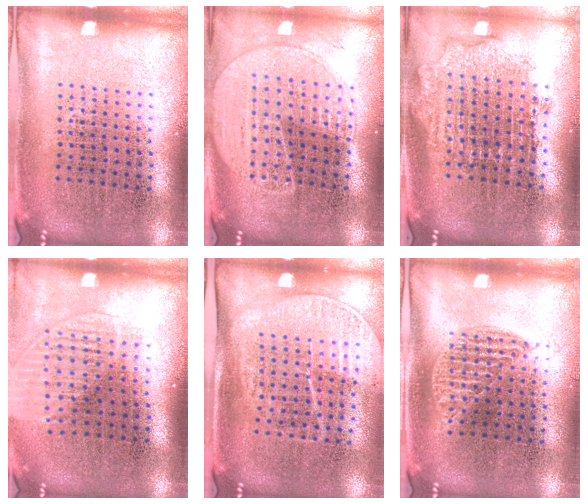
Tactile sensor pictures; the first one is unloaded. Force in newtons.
{"total": 1.8, "press": 1.7, "slide": 0.6}
{"total": 1.8, "press": 1.5, "slide": 1.1}
{"total": 1.3, "press": 1.2, "slide": 0.6}
{"total": 1.7, "press": 1.4, "slide": 0.9}
{"total": 0.8, "press": 0.8, "slide": 0.4}